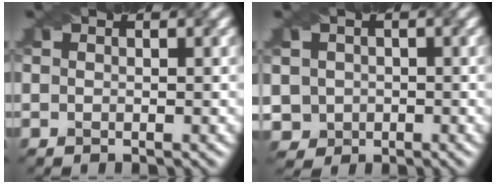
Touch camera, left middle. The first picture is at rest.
{"total": 2.4, "force": [-0.2, 2.3, 0.5], "torque": [-0.008, 0.011, 0.006]}